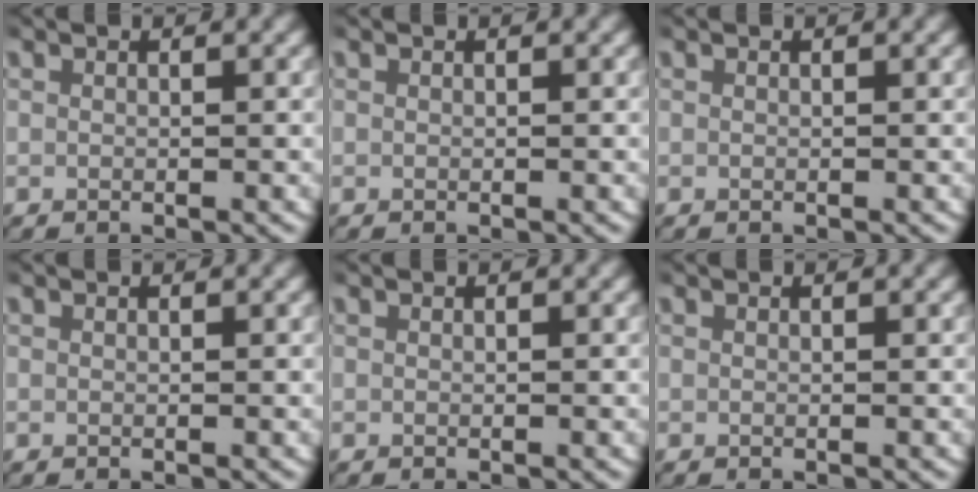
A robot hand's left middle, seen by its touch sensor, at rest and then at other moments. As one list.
[{"total": 0.0}, {"total": 0.0}, {"total": 0.0}, {"total": 0.0}, {"total": 0.0}]